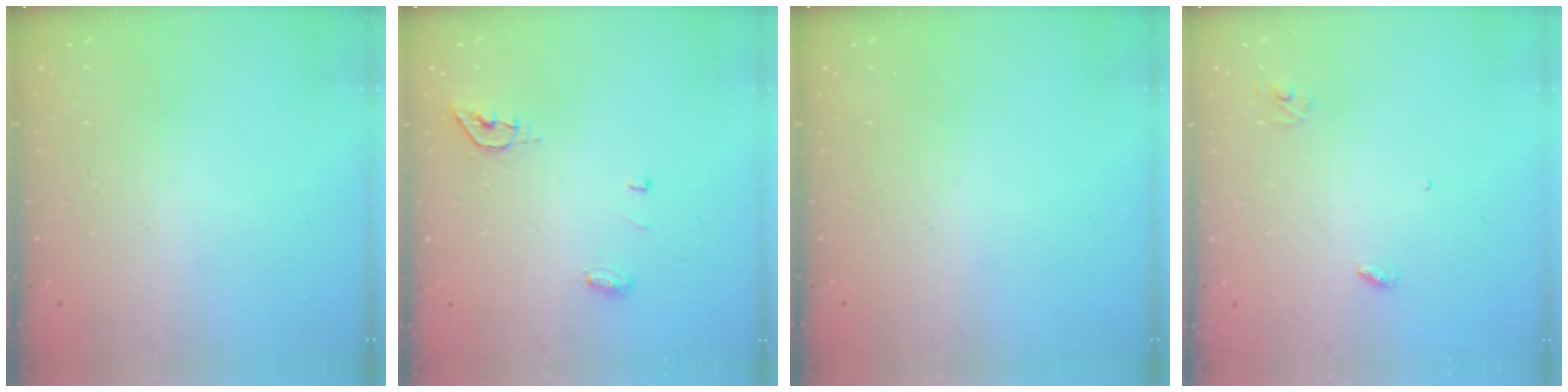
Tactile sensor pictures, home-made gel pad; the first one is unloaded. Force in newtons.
{"total": 8.4, "press": 5.6, "slide": 6.3}
{"total": 0.0}
{"total": 2.7, "press": 2.7, "slide": 0.2}